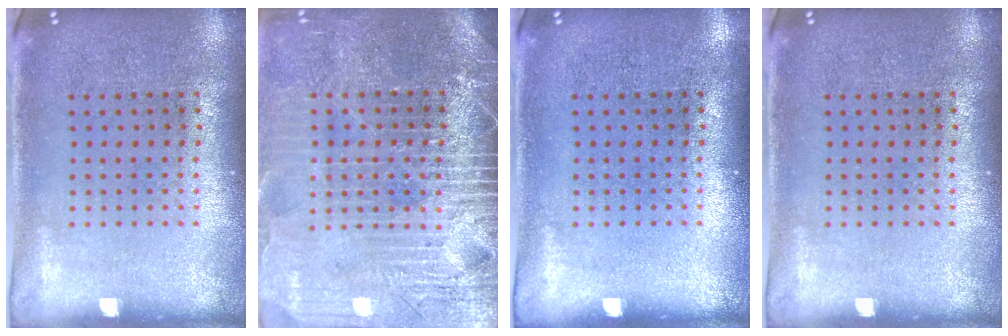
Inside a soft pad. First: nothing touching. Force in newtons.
{"total": 4.2, "press": 3.7, "slide": 1.9}
{"total": 0.0}
{"total": 0.0}